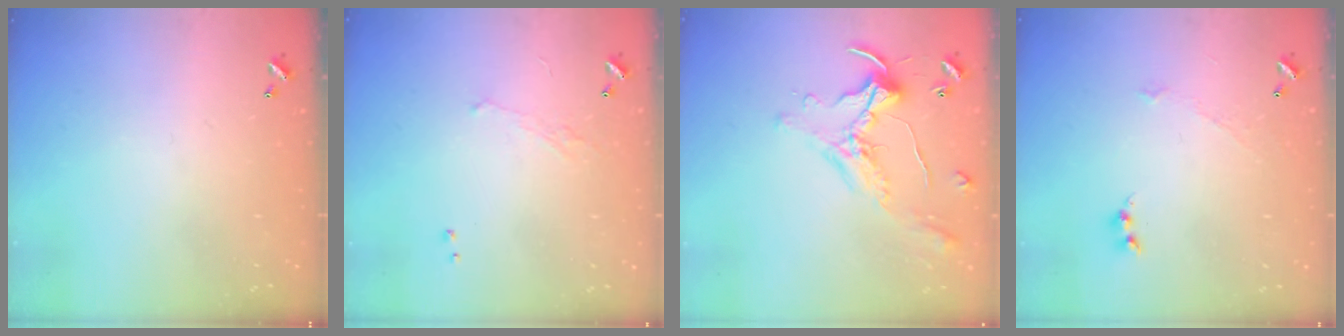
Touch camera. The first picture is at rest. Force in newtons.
{"total": 0.7, "press": 0.0, "slide": 0.7}
{"total": 0.7, "press": 0.5, "slide": 0.4}
{"total": 1.9, "press": 1.8, "slide": 0.4}